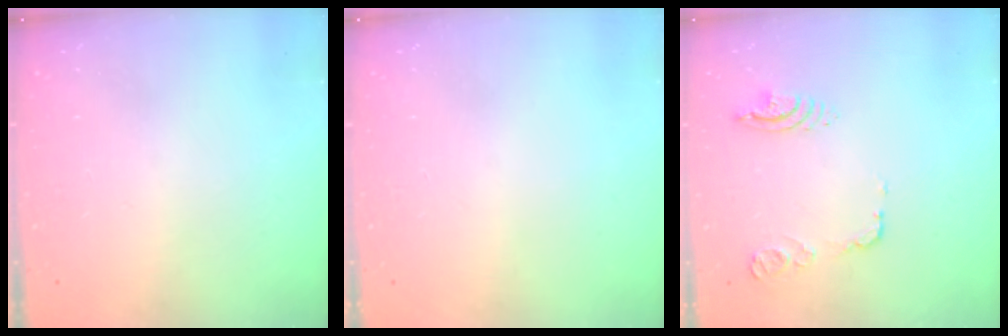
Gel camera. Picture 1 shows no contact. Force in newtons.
{"total": 0.0}
{"total": 10.8, "press": 10.7, "slide": 1.4}